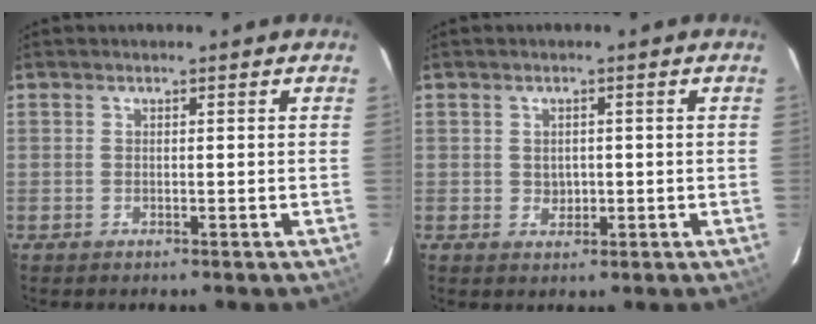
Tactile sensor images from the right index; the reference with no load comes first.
{"total": 2.2, "force": [0.0, 2.0, 0.7], "torque": [-0.009, 0.001, 0.004]}